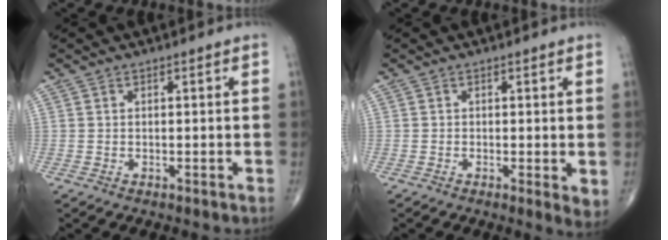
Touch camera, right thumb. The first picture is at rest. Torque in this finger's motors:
{"motor_torque": [-0.35, 0.12, -0.11, -0.12, -0.01]}